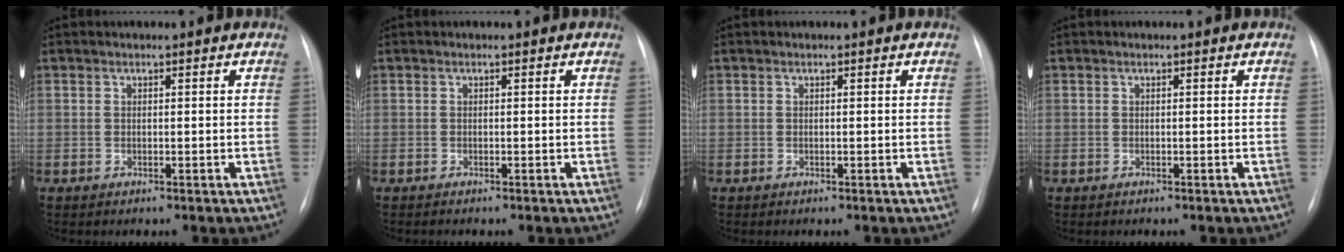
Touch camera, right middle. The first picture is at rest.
{"total": 0.0}
{"total": 0.0}
{"total": 0.0}